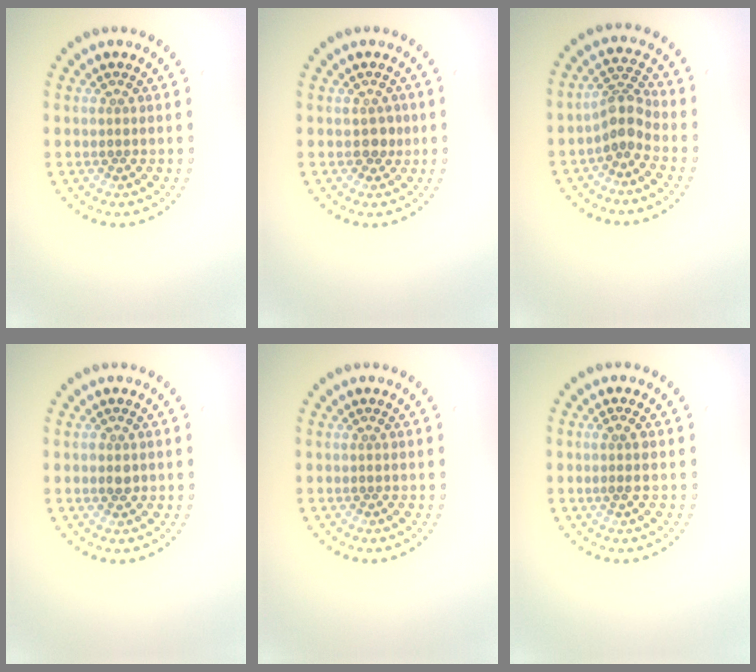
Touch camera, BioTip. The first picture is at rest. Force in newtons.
{"total": 1.3, "press": 1.2, "slide": 0.5}
{"total": 2.7, "press": 2.0, "slide": 1.8}
{"total": 1.0, "press": 1.0, "slide": 0.1}
{"total": 0.0}
{"total": 1.1, "press": 1.0, "slide": 0.5}